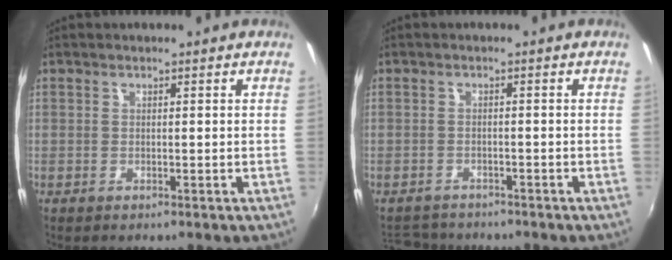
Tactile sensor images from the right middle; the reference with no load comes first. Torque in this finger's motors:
{"motor_torque": [-0.60, -0.38, -0.09, -0.01]}